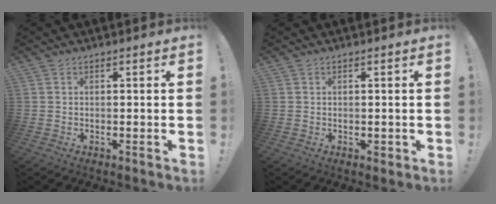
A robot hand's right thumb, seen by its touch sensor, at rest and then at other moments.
{"total": 0.9, "force": [0.0, 0.7, 0.6], "torque": [-0.009, 0.001, 0.000]}